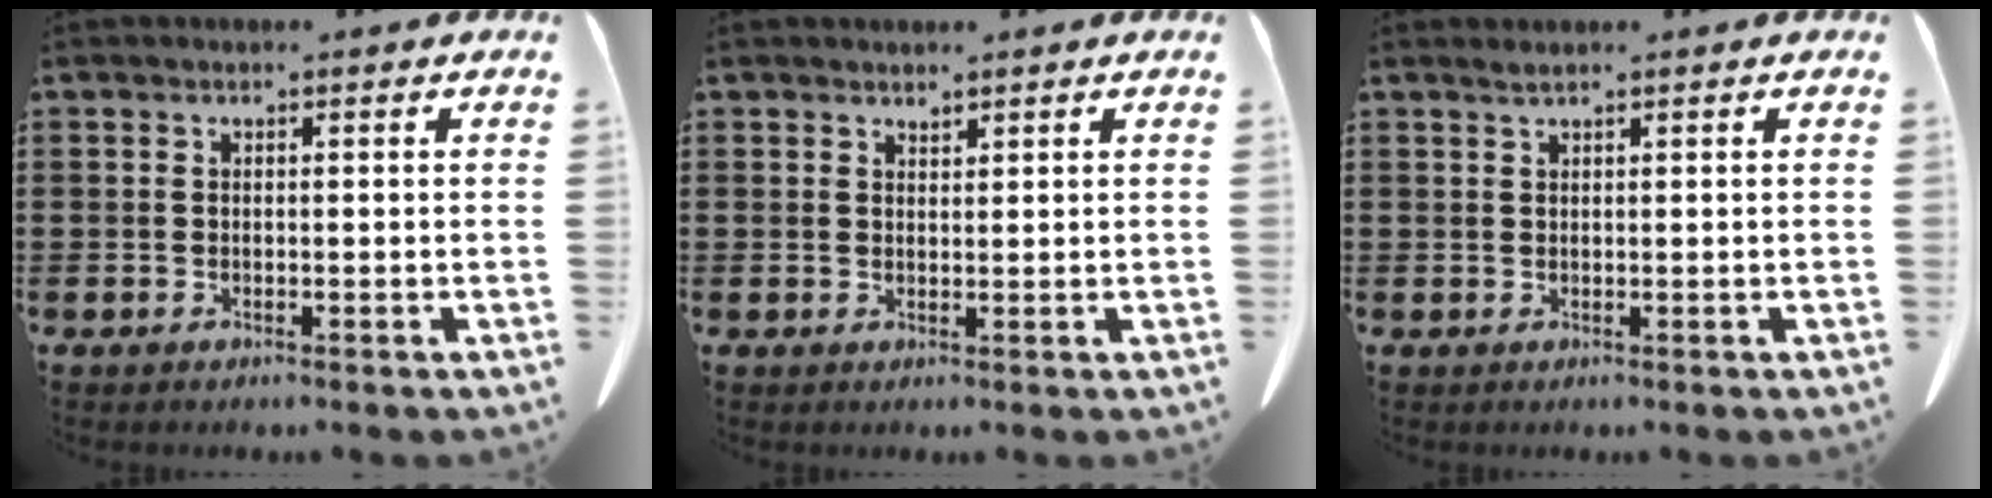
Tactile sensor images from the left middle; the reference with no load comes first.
{"total": 1.3, "force": [1.3, 0.1, 0.1], "torque": [-0.004, -0.004, 0.027]}
{"total": 0.9, "force": [0.7, -0.1, 0.5], "torque": [-0.010, -0.004, 0.015]}